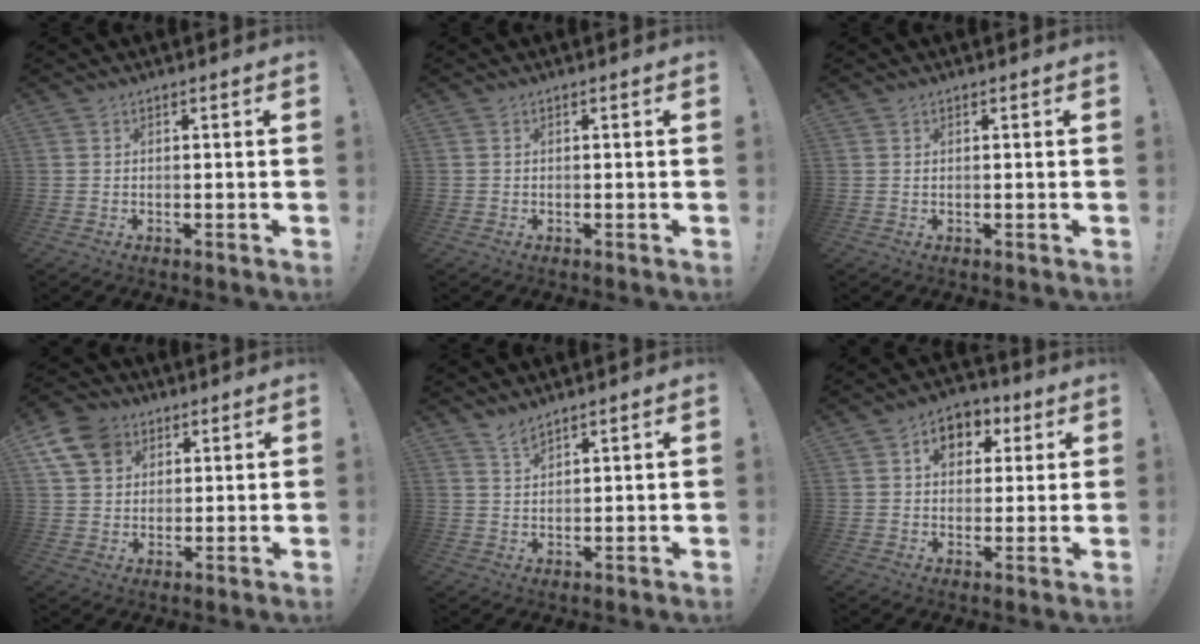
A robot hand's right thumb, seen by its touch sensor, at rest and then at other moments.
{"total": 0.0}
{"total": 0.0}
{"total": 11.1, "force": [5.1, 8.5, 4.9], "torque": [-0.085, -0.023, 0.102]}
{"total": 3.2, "force": [2.9, 0.7, 1.2], "torque": [-0.013, -0.023, 0.051]}
{"total": 8.3, "force": [2.6, 6.8, 4.1], "torque": [-0.050, -0.004, 0.047]}